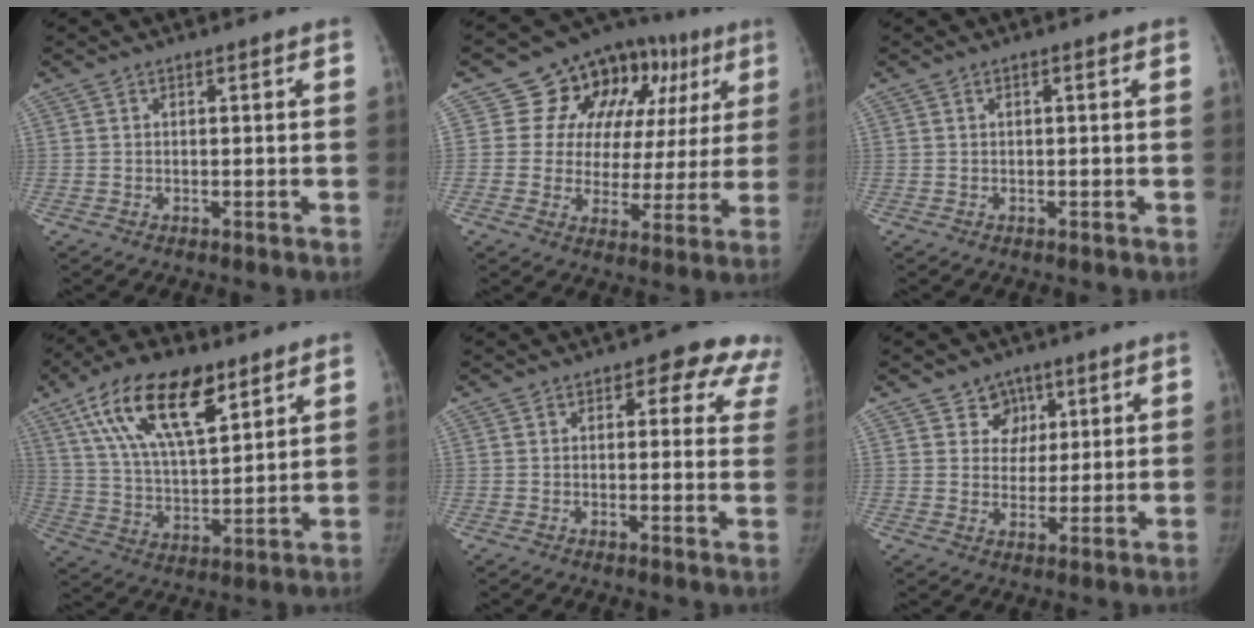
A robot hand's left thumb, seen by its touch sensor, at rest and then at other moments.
{"total": 16.0, "force": [5.6, 12.4, 8.3], "torque": [-0.044, 0.024, 0.078]}
{"total": 0.0}
{"total": 19.1, "force": [10.3, 8.3, 13.7], "torque": [-0.220, -0.030, 0.187]}
{"total": 9.6, "force": [5.3, 5.5, 5.8], "torque": [-0.009, -0.012, 0.043]}
{"total": 5.7, "force": [2.9, 4.8, 0.8], "torque": [0.023, -0.010, 0.044]}